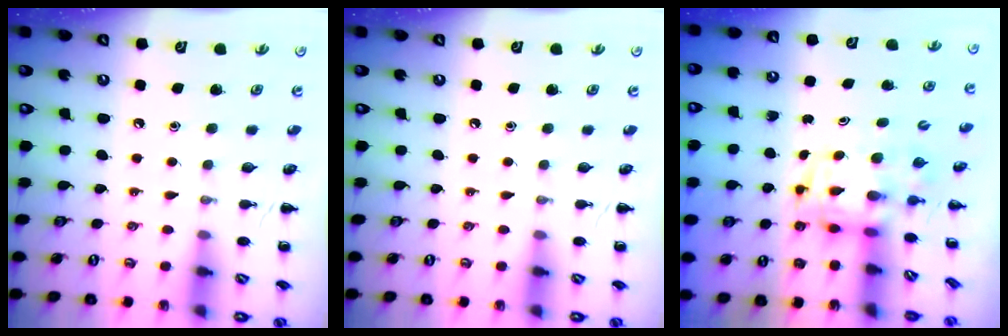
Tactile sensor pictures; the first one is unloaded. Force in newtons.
{"total": 0.0}
{"total": 2.9, "press": 2.9, "slide": 0.6}